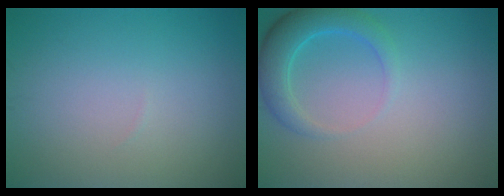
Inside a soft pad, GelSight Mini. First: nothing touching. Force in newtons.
{"total": 3.7, "press": 3.7, "slide": 0.2}